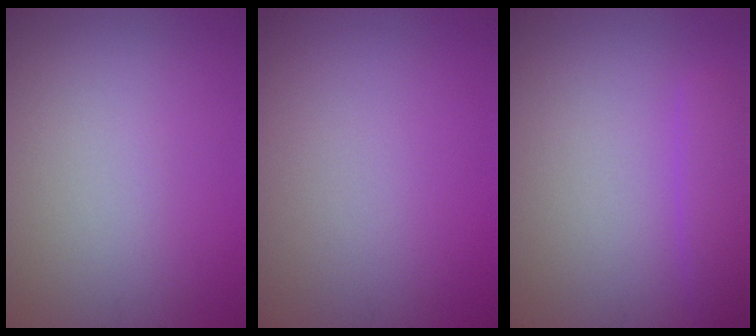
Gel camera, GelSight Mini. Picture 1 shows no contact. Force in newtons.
{"total": 0.0}
{"total": 2.1, "press": 2.1, "slide": 0.1}